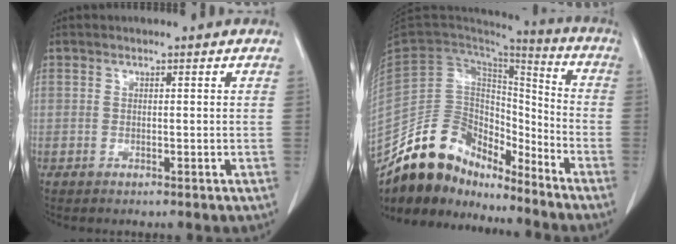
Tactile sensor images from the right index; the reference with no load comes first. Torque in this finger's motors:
{"motor_torque": [-0.41, -0.64, -0.31, -0.21]}